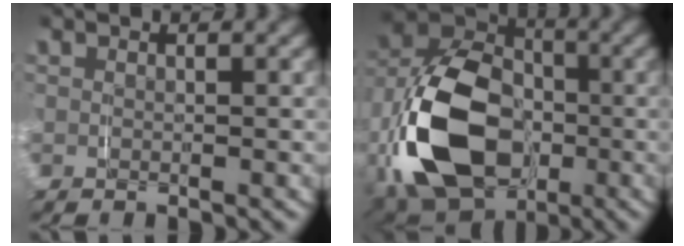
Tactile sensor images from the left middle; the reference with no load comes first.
{"total": 14.7, "force": [-2.7, 10.0, 10.5], "torque": [-0.207, -0.017, -0.044]}